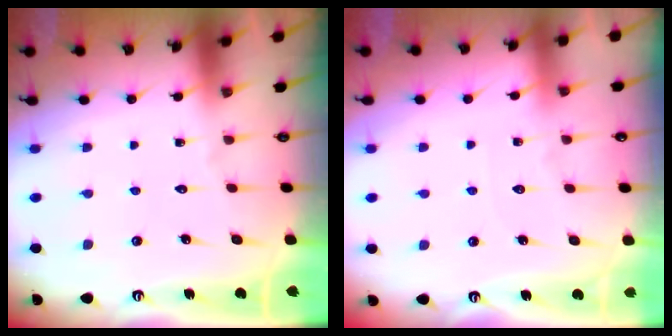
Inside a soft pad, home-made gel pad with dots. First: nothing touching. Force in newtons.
{"total": 4.6, "press": 4.6, "slide": 0.5}